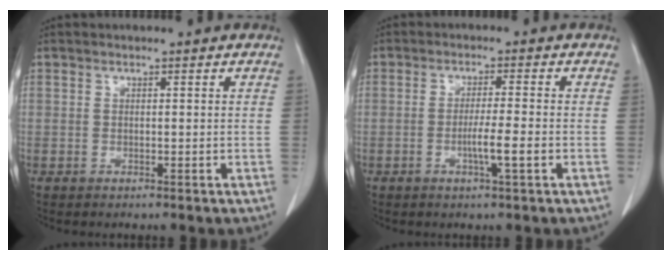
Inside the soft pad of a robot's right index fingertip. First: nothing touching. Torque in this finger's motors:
{"motor_torque": [0.92, -0.43, 0.46, 0.13]}